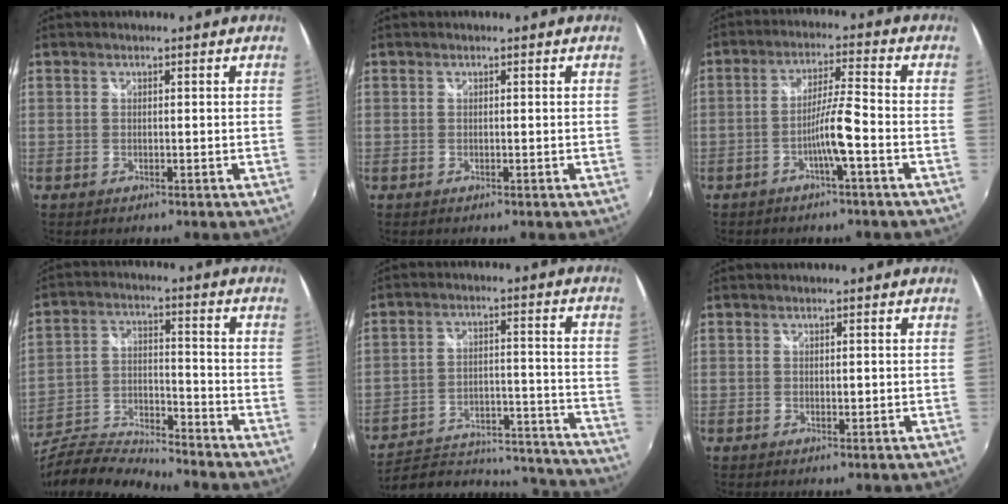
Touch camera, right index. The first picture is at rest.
{"total": 0.0}
{"total": 5.2, "force": [-2.3, -0.1, 4.6], "torque": [-0.084, 0.002, -0.041]}
{"total": 15.5, "force": [-14.0, 1.7, 6.3], "torque": [-0.136, -0.021, -0.258]}
{"total": 26.2, "force": [-22.8, 8.3, 9.9], "torque": [-0.173, -0.002, -0.284]}
{"total": 0.9, "force": [0.3, 0.4, 0.7], "torque": [-0.009, 0.000, 0.004]}